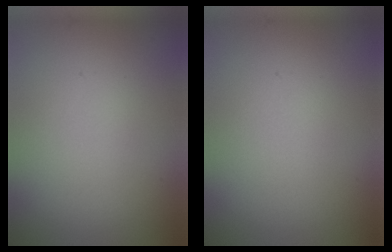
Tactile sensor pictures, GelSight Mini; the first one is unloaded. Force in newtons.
{"total": 0.0}